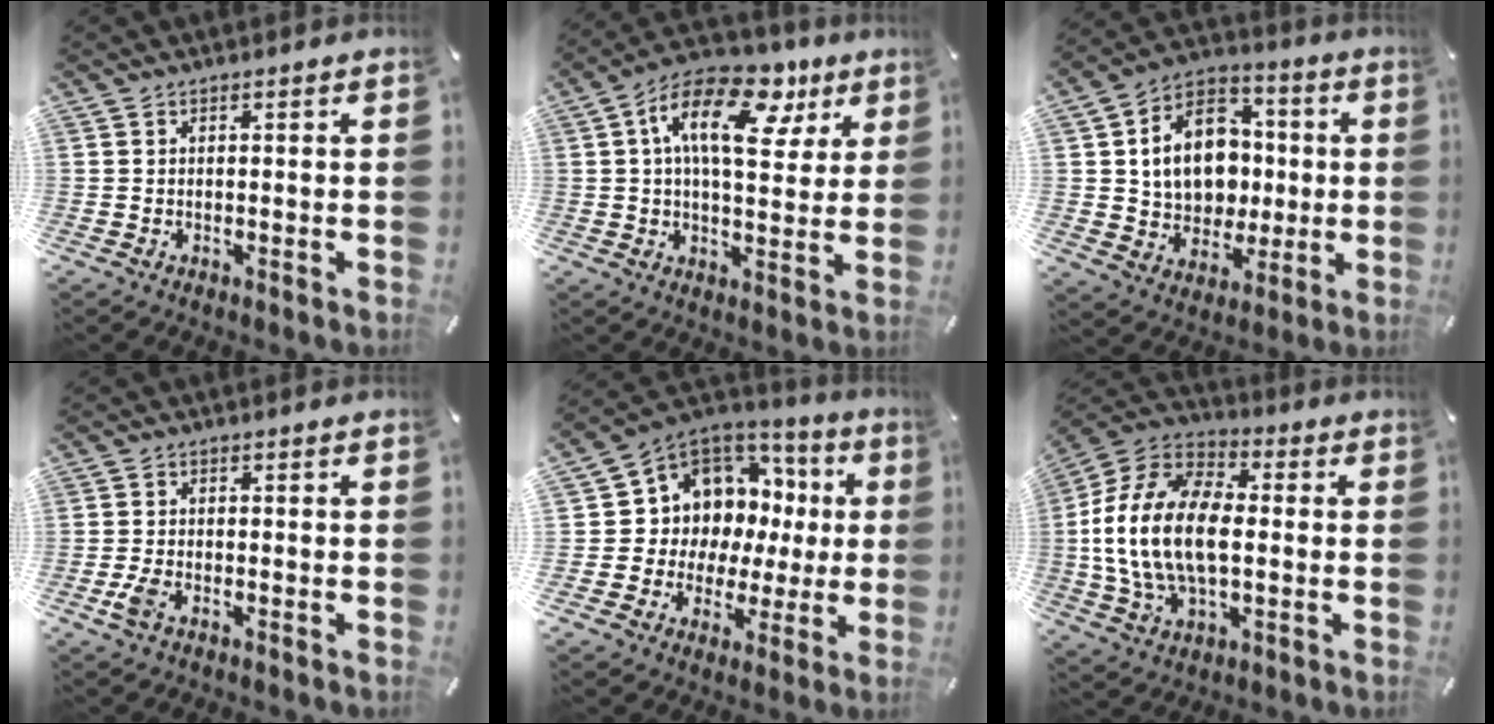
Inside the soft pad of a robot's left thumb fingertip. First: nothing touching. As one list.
[{"total": 18.0, "force": [7.2, 9.3, 13.7], "torque": [-0.224, -0.022, 0.117]}, {"total": 15.2, "force": [0.4, 12.8, 8.1], "torque": [-0.153, 0.012, 0.018]}, {"total": 3.2, "force": [-1.6, 1.6, 2.3], "torque": [-0.056, -0.001, -0.033]}, {"total": 9.0, "force": [3.2, 8.4, 1.2], "torque": [-0.026, -0.065, 0.071]}, {"total": 17.4, "force": [-1.2, 11.3, 13.1], "torque": [-0.301, 0.005, -0.028]}]